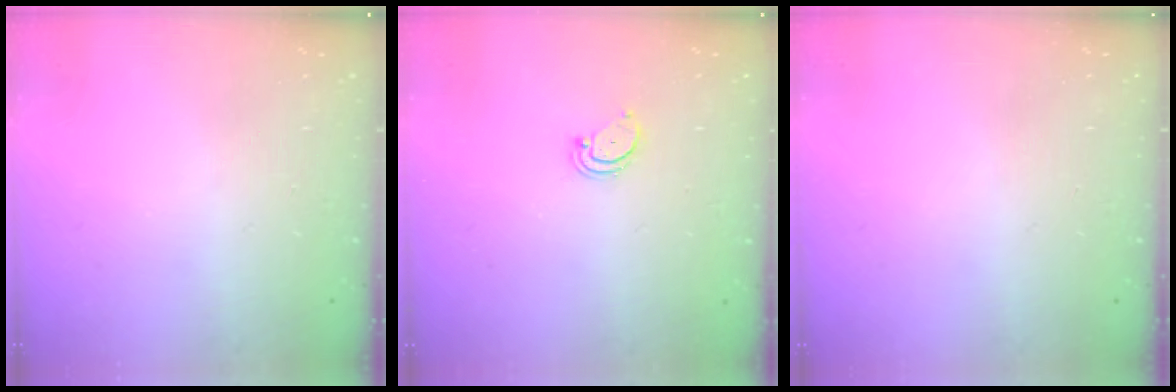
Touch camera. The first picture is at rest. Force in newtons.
{"total": 1.9, "press": 1.9, "slide": 0.2}
{"total": 0.0}